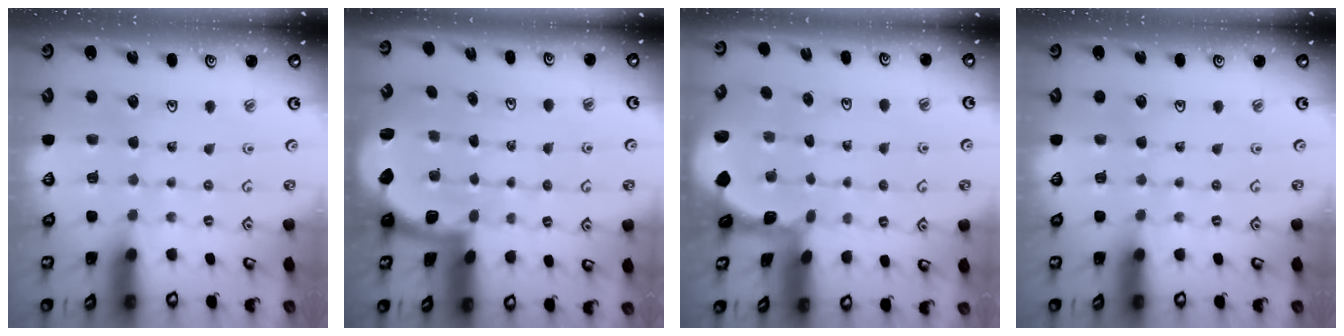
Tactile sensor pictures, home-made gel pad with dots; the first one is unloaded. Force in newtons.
{"total": 1.9, "press": 1.8, "slide": 0.5}
{"total": 1.3, "press": 1.2, "slide": 0.2}
{"total": 0.0}